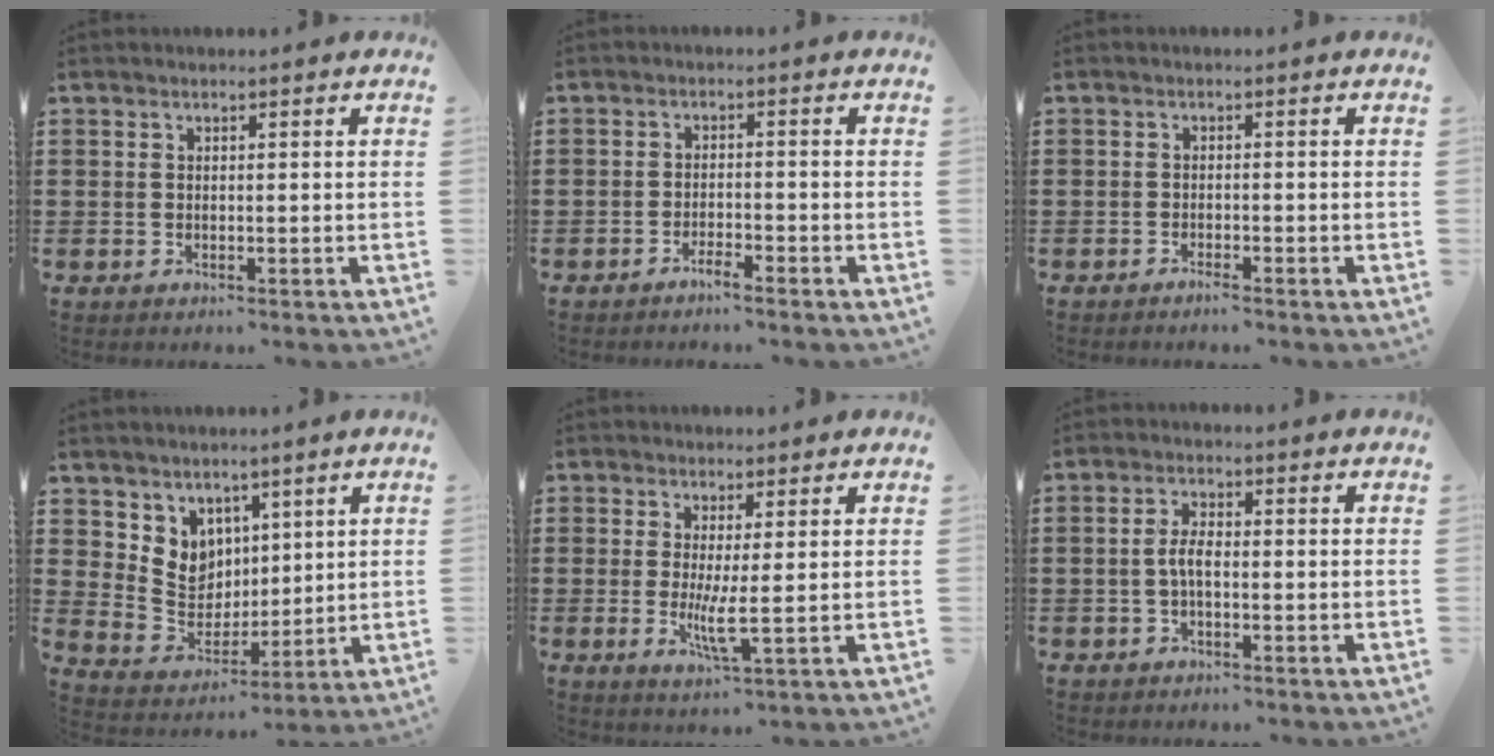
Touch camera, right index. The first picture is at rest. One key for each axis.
{"total": 2.1, "fx": -1.9, "fy": -0.2, "fz": 0.8, "tx": -0.015, "ty": 0.002, "tz": -0.036}
{"total": 1.2, "fx": -1.1, "fy": 0.0, "fz": 0.4, "tx": -0.010, "ty": -0.003, "tz": -0.020}
{"total": 6.9, "fx": 3.6, "fy": 5.8, "fz": 0.8, "tx": -0.054, "ty": -0.020, "tz": 0.073}
{"total": 4.4, "fx": -0.2, "fy": 0.1, "fz": 4.4, "tx": -0.075, "ty": -0.015, "tz": -0.005}
{"total": 3.0, "fx": -0.7, "fy": 1.0, "fz": 2.7, "tx": -0.064, "ty": -0.001, "tz": -0.018}